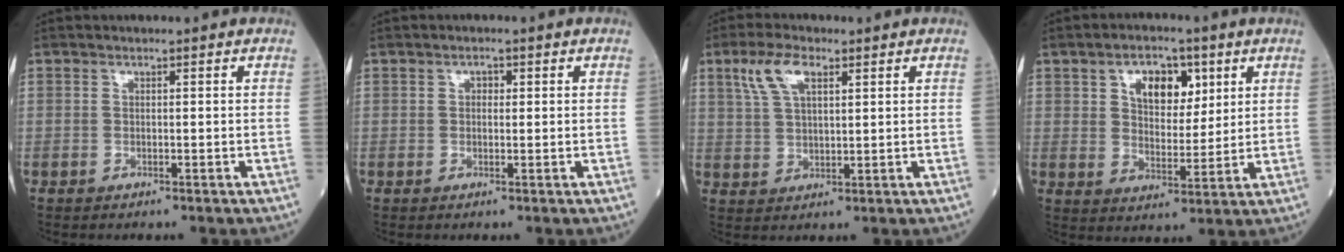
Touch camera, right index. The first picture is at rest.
{"total": 1.2, "force": [0.3, 0.8, 0.8], "torque": [-0.010, 0.003, 0.003]}
{"total": 6.5, "force": [3.4, 2.5, 4.9], "torque": [-0.109, 0.016, 0.070]}
{"total": 7.8, "force": [3.4, 4.5, 5.4], "torque": [-0.085, 0.012, 0.060]}